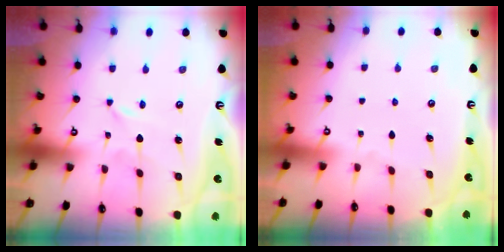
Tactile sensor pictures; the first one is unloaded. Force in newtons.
{"total": 0.0}